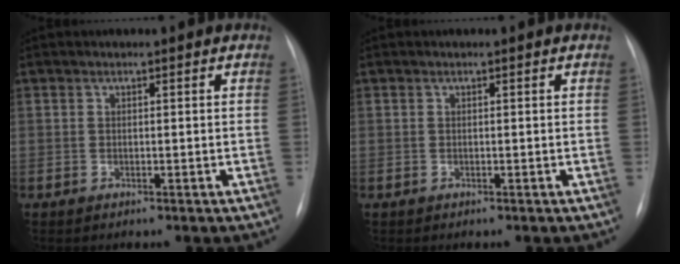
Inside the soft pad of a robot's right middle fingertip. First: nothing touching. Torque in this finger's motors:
{"motor_torque": [0.13, -0.10, 0.09, 0.02]}